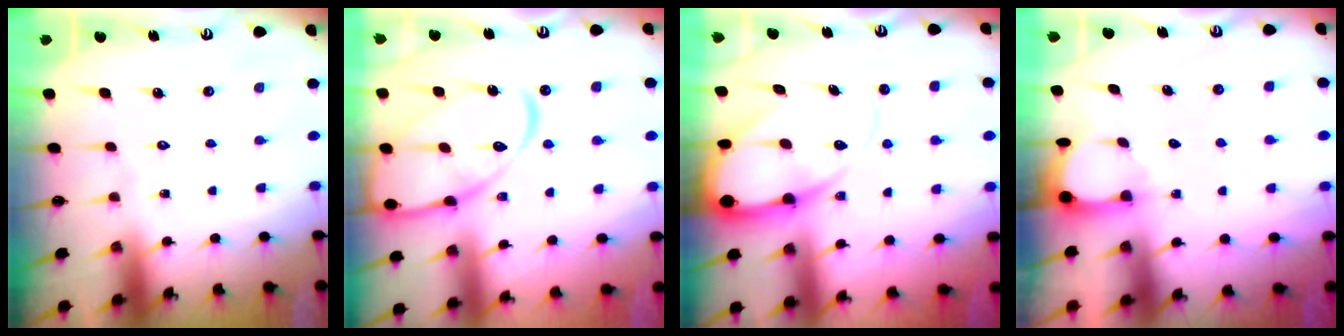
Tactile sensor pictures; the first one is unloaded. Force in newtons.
{"total": 16.1, "press": 16.1, "slide": 1.5}
{"total": 11.9, "press": 11.9, "slide": 1.0}
{"total": 3.1, "press": 3.1, "slide": 0.4}